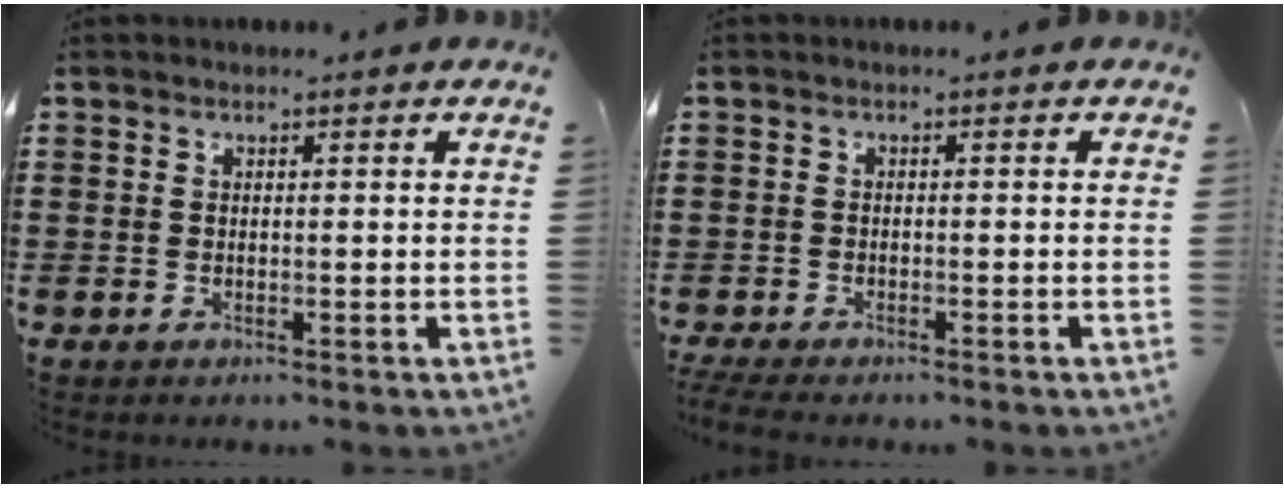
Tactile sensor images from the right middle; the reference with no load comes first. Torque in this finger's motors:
{"motor_torque": [0.90, -0.17, 0.45, 0.13]}